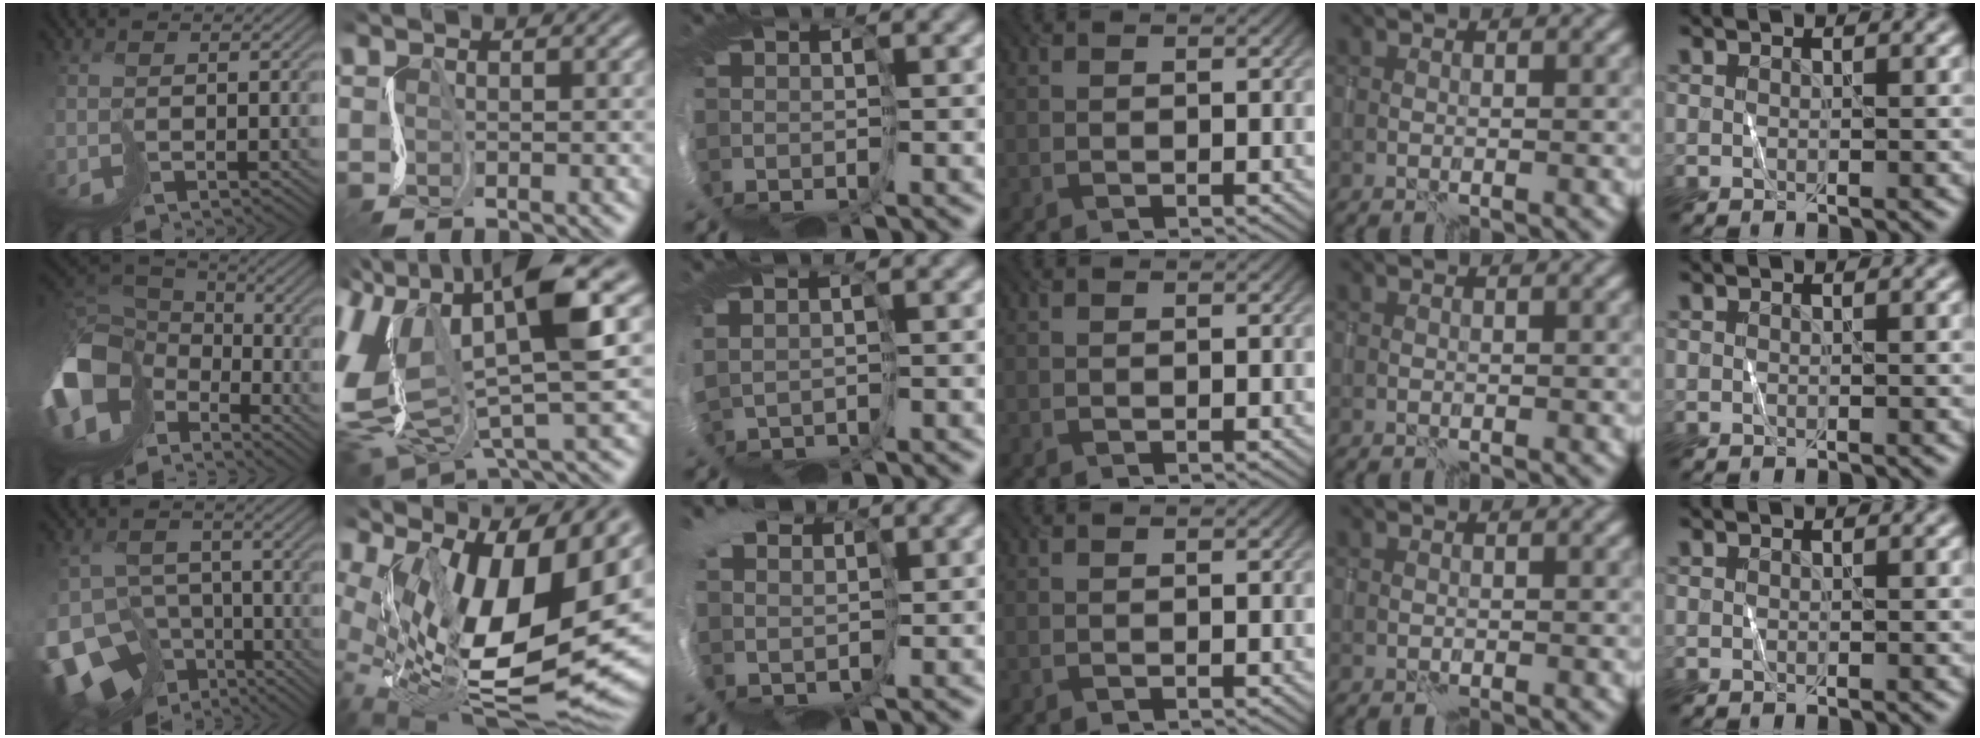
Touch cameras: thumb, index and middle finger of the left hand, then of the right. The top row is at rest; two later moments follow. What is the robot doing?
{"motion": "cut", "object": "tissue"}